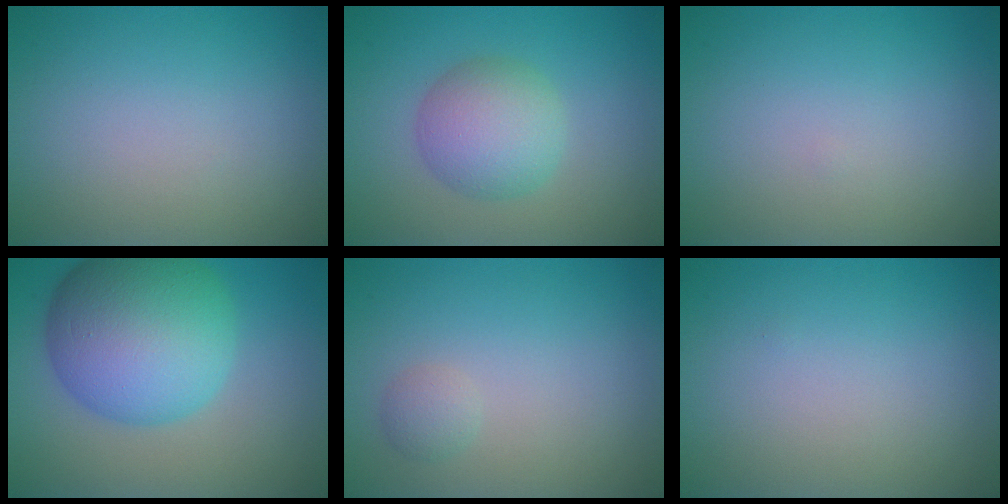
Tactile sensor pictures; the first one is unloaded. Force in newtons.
{"total": 4.8, "press": 4.8, "slide": 0.1}
{"total": 0.0}
{"total": 12.0, "press": 11.9, "slide": 0.2}
{"total": 1.1, "press": 1.1, "slide": 0.0}
{"total": 0.0}